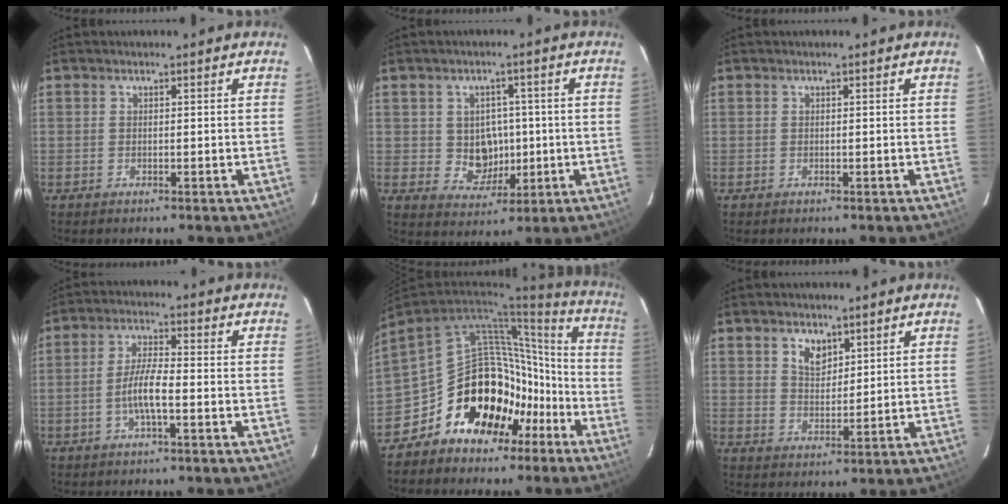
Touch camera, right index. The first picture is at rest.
{"total": 6.4, "force": [0.1, 6.0, 2.3], "torque": [-0.044, 0.012, 0.019]}
{"total": 0.0}
{"total": 5.4, "force": [-1.9, 0.7, 5.0], "torque": [-0.101, 0.007, -0.038]}
{"total": 19.3, "force": [-11.7, 13.7, 7.1], "torque": [-0.123, 0.084, -0.169]}
{"total": 4.5, "force": [2.6, 2.8, 2.4], "torque": [-0.038, 0.005, 0.050]}